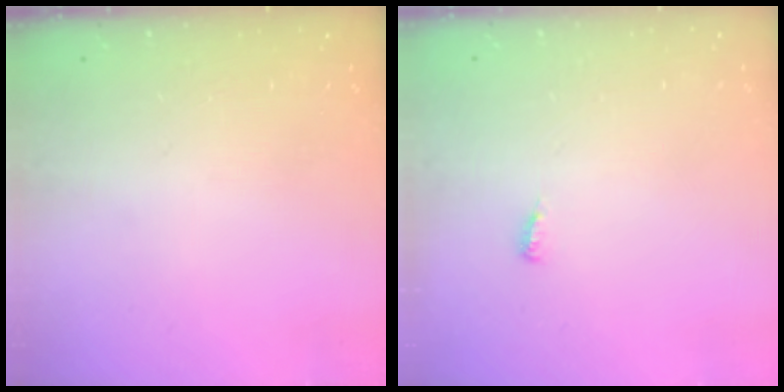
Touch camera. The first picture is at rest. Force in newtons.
{"total": 3.8, "press": 3.8, "slide": 0.4}